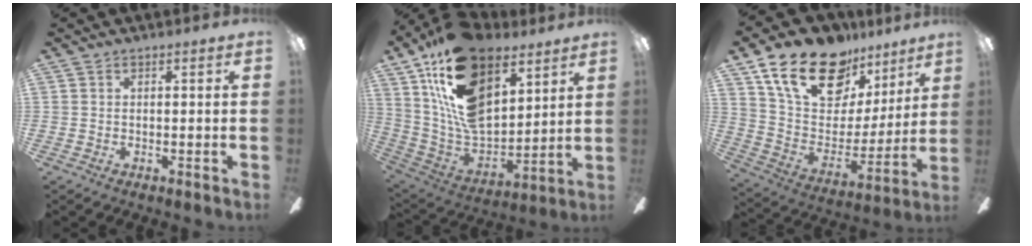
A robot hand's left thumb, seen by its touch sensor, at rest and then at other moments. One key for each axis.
{"total": 23.1, "fx": 12.5, "fy": 13.1, "fz": 14.5, "tx": -0.296, "ty": -0.066, "tz": 0.220}
{"total": 22.9, "fx": 14.2, "fy": 13.1, "fz": 12.2, "tx": -0.202, "ty": -0.074, "tz": 0.259}